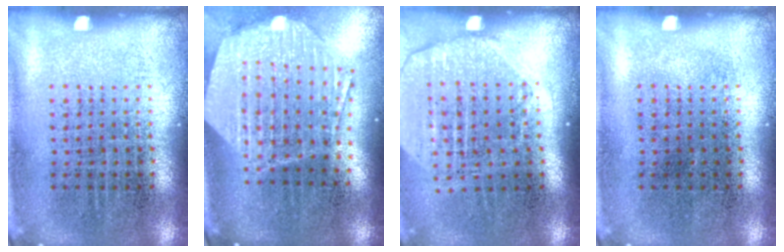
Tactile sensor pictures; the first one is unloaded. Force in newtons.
{"total": 2.7, "press": 2.2, "slide": 1.6}
{"total": 1.9, "press": 1.7, "slide": 0.9}
{"total": 0.0}